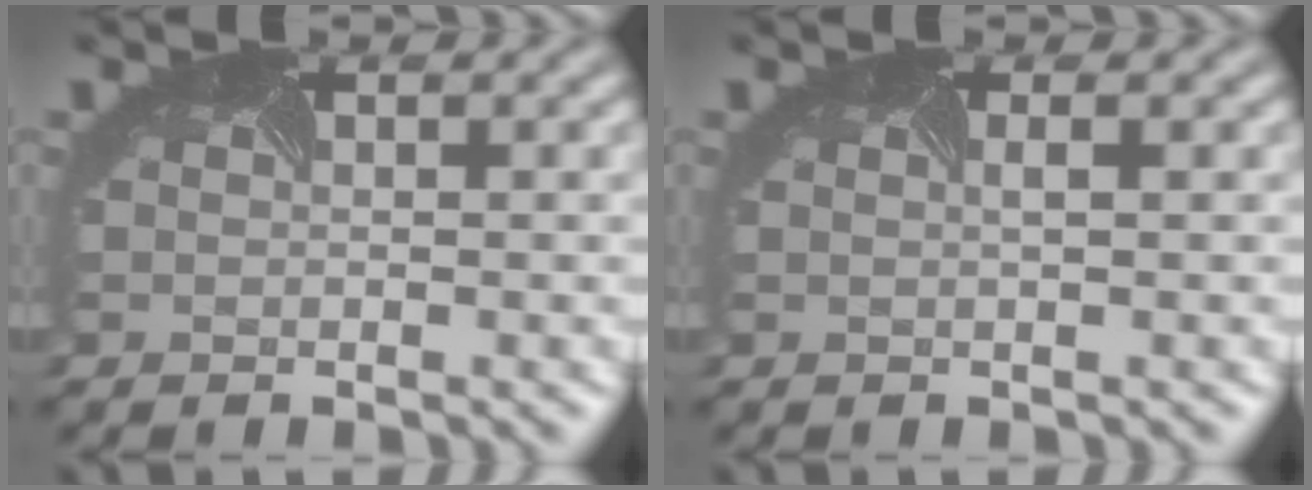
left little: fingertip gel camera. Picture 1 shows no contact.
{"total": 0.8, "force": [0.2, 0.2, 0.8], "torque": [-0.006, -0.003, -0.006]}